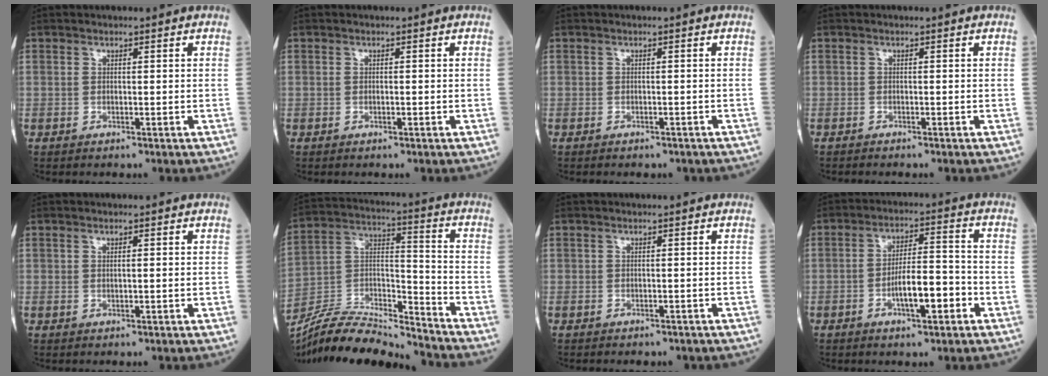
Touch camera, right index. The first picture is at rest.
{"total": 0.5, "force": [-0.1, 0.1, 0.5], "torque": [-0.012, -0.002, 0.001]}
{"total": 3.1, "force": [-2.6, 1.3, 1.0], "torque": [-0.012, -0.003, -0.027]}
{"total": 0.5, "force": [-0.5, 0.1, 0.1], "torque": [-0.008, -0.002, -0.010]}
{"total": 0.7, "force": [0.1, 0.1, 0.7], "torque": [-0.014, 0.000, 0.004]}
{"total": 17.7, "force": [-17.0, 1.2, 4.8], "torque": [-0.091, 0.025, -0.300]}
{"total": 3.1, "force": [-2.7, 1.2, 1.0], "torque": [-0.012, -0.003, -0.028]}
{"total": 7.8, "force": [-2.9, 1.9, 6.9], "torque": [-0.124, 0.012, -0.047]}